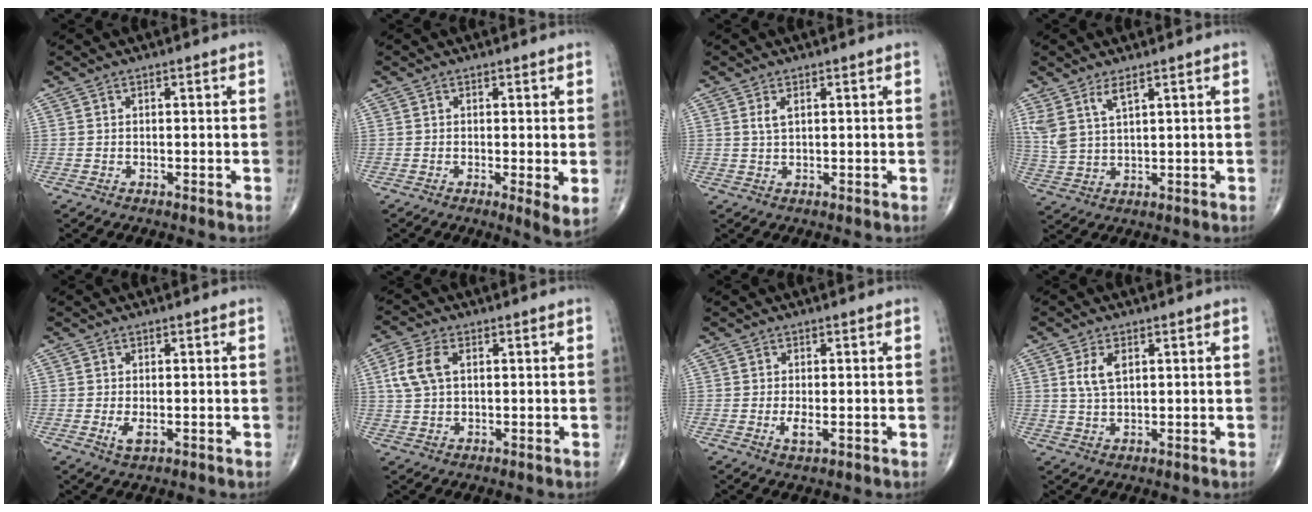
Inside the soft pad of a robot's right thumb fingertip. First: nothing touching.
{"total": 3.6, "force": [-0.1, 0.8, 3.5], "torque": [-0.056, -0.014, -0.008]}
{"total": 1.8, "force": [0.7, 0.7, 1.5], "torque": [-0.033, 0.001, 0.018]}
{"total": 5.6, "force": [3.4, 1.9, 4.0], "torque": [-0.090, -0.015, 0.078]}
{"total": 2.3, "force": [-0.5, 1.0, 2.0], "torque": [-0.040, -0.006, -0.008]}
{"total": 6.7, "force": [1.6, 4.0, 5.1], "torque": [-0.118, 0.010, 0.031]}
{"total": 2.4, "force": [-0.5, 0.8, 2.2], "torque": [-0.047, -0.007, -0.009]}
{"total": 4.6, "force": [1.5, 2.4, 3.7], "torque": [-0.071, -0.004, 0.032]}